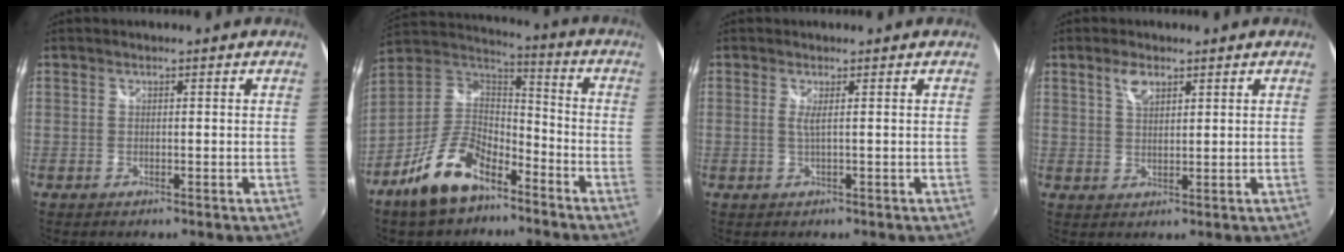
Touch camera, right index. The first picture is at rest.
{"total": 15.7, "force": [-9.7, 7.6, 9.7], "torque": [-0.211, 0.004, -0.180]}
{"total": 1.1, "force": [0.1, -0.4, 1.1], "torque": [-0.020, -0.002, 0.000]}
{"total": 3.6, "force": [2.1, 1.6, 2.4], "torque": [-0.042, 0.003, 0.038]}